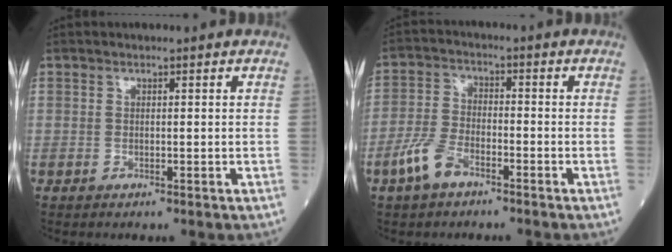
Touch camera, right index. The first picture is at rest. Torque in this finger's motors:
{"motor_torque": [0.48, -0.53, 0.28, 0.03]}